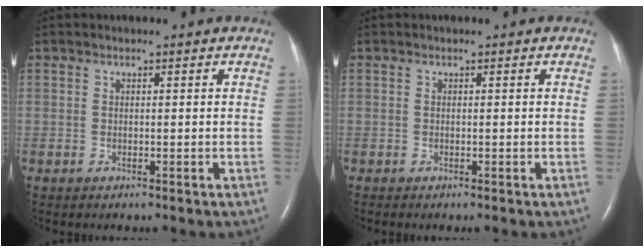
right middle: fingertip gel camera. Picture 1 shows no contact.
{"total": 0.0}